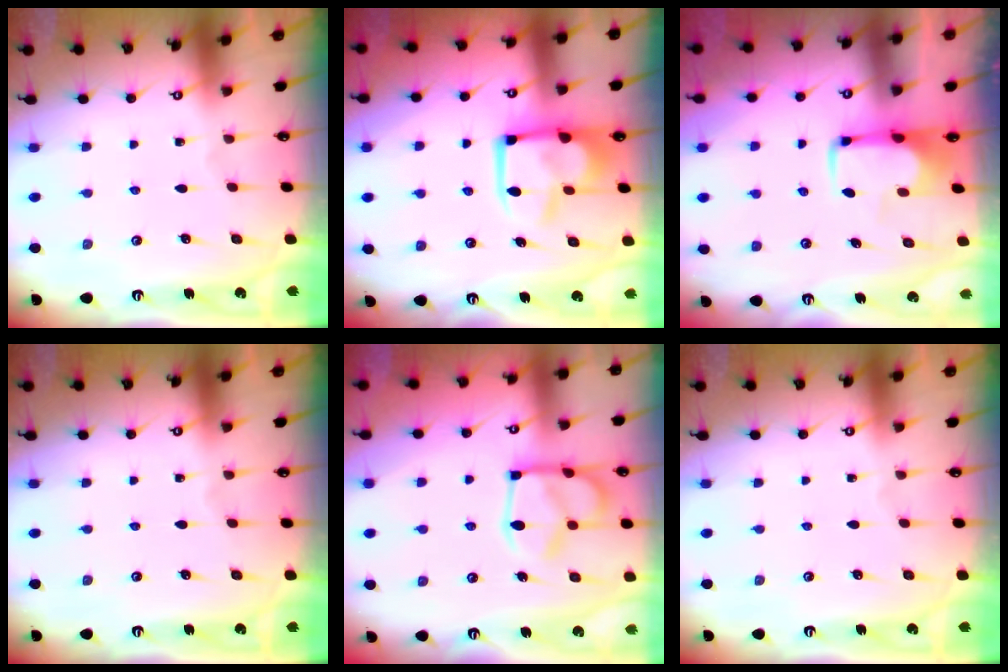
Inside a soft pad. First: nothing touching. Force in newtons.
{"total": 12.2, "press": 12.1, "slide": 1.3}
{"total": 1.8, "press": 1.7, "slide": 0.5}
{"total": 0.0}
{"total": 8.6, "press": 8.5, "slide": 1.6}
{"total": 0.0}